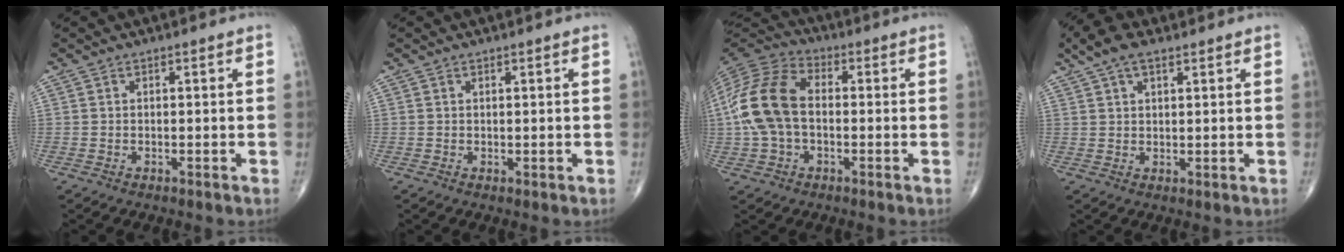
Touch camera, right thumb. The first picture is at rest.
{"total": 0.0}
{"total": 15.9, "force": [-0.3, 10.2, 12.2], "torque": [-0.259, 0.035, -0.012]}
{"total": 7.1, "force": [4.3, 3.2, 4.5], "torque": [-0.082, 0.010, 0.079]}